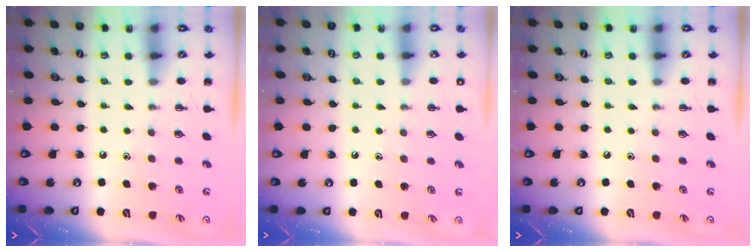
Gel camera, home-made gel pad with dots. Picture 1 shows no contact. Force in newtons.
{"total": 1.3, "press": 1.3, "slide": 0.1}
{"total": 0.0}